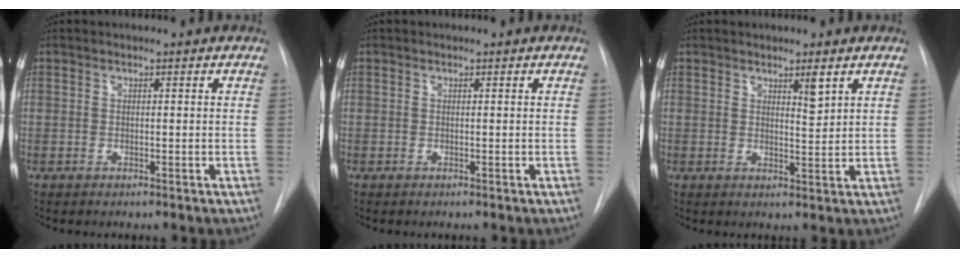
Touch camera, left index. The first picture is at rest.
{"total": 0.0}
{"total": 2.6, "force": [1.6, 0.2, 2.0], "torque": [-0.035, -0.010, 0.028]}